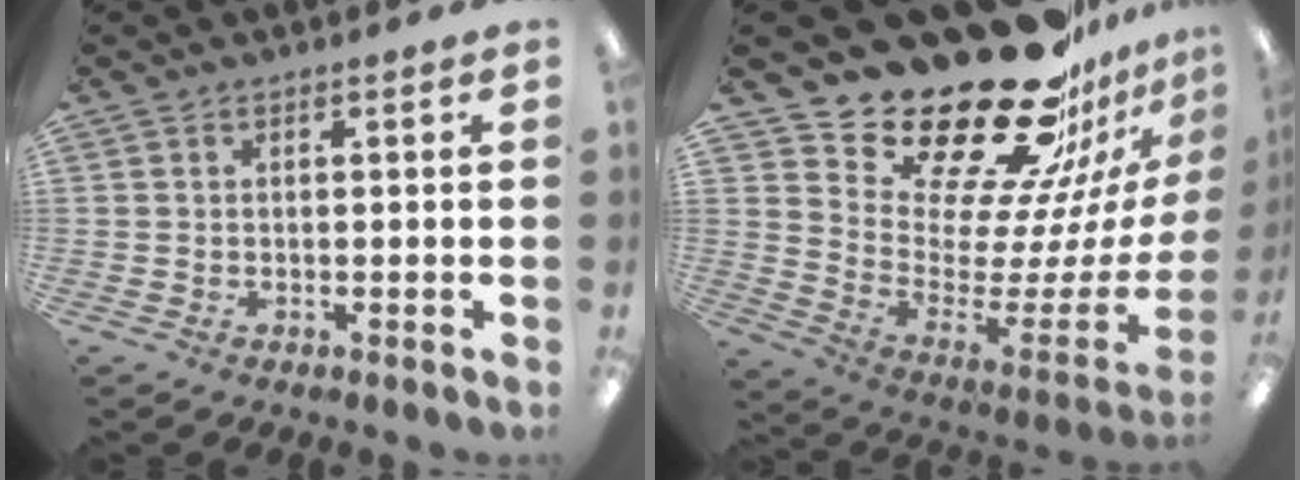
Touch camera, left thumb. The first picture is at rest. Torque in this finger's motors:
{"motor_torque": [1.49, 1.39, 1.56, -1.21, 0.18]}